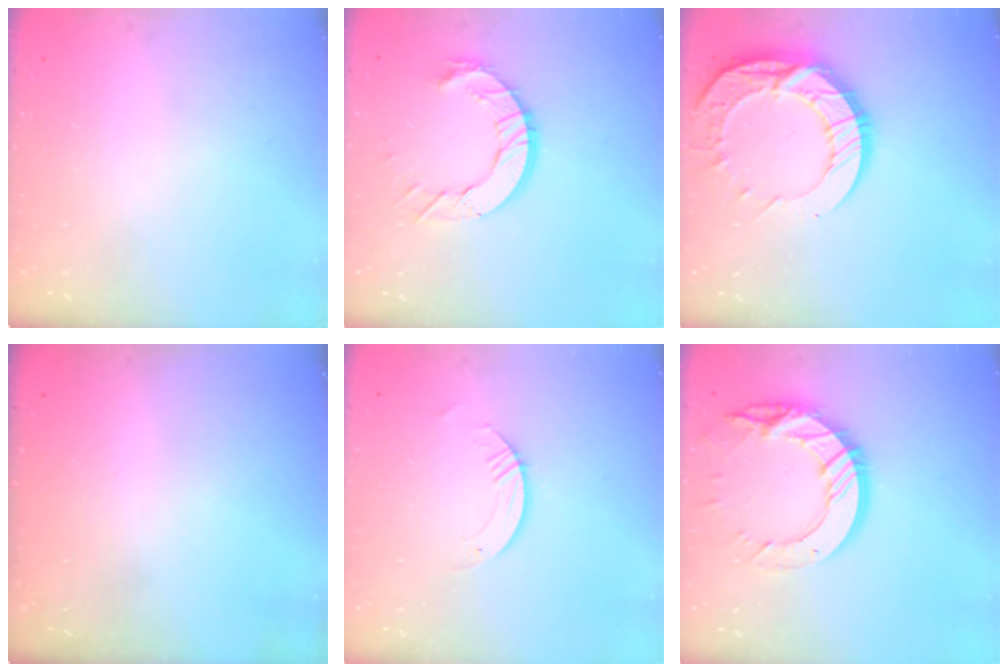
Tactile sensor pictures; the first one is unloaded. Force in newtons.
{"total": 11.0, "press": 10.9, "slide": 1.1}
{"total": 14.6, "press": 14.6, "slide": 1.2}
{"total": 0.0}
{"total": 3.2, "press": 3.2, "slide": 0.3}
{"total": 15.9, "press": 15.8, "slide": 1.5}